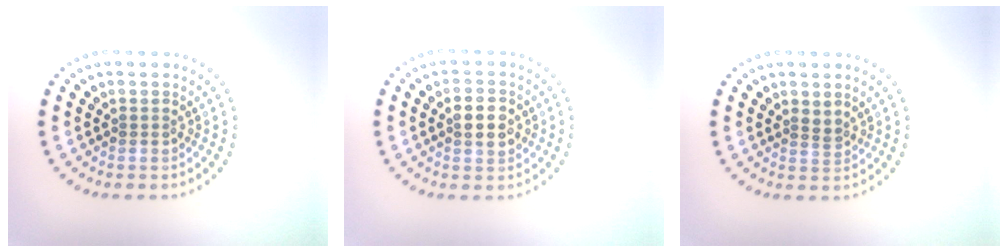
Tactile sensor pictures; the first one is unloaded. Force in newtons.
{"total": 2.9, "press": 2.9, "slide": 0.1}
{"total": 1.2, "press": 1.0, "slide": 0.7}